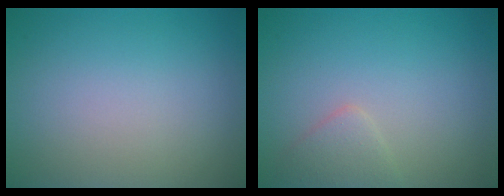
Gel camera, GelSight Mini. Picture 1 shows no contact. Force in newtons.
{"total": 1.6, "press": 1.6, "slide": 0.1}